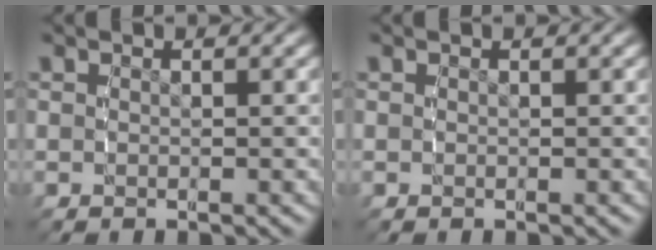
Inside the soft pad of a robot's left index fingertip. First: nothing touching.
{"total": 0.0}